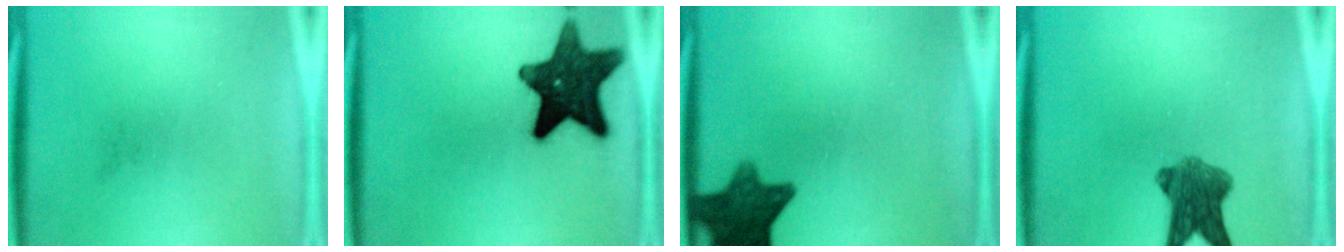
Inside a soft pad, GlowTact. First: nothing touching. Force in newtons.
{"total": 14.5}
{"total": 10.6}
{"total": 7.3}